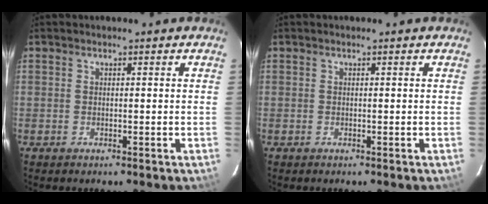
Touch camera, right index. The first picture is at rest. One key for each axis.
{"total": 0.0}